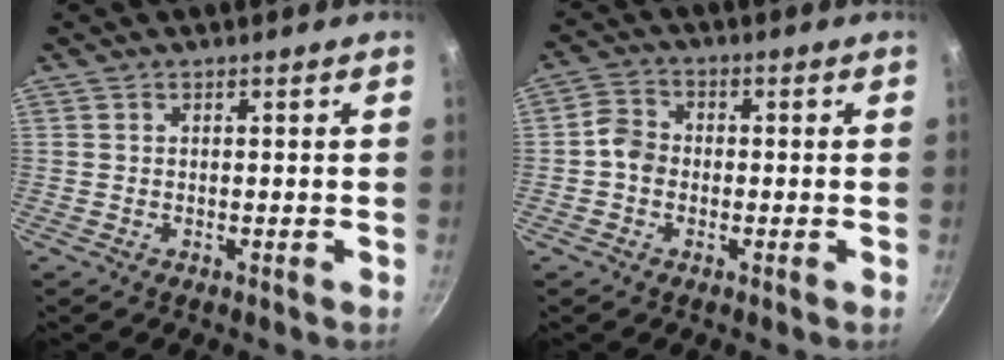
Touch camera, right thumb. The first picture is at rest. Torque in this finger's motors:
{"motor_torque": [0.74, 0.61, 0.65, -0.26, 0.05]}